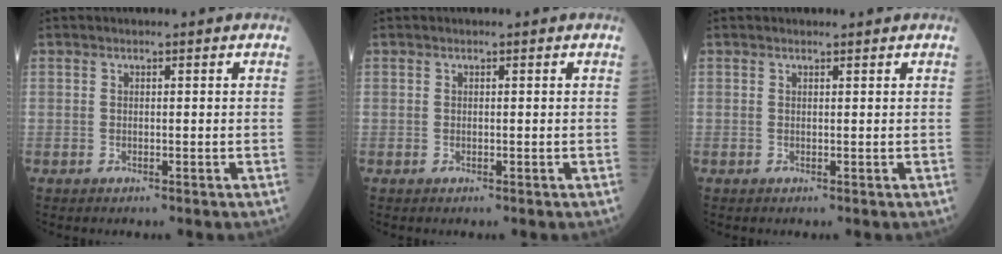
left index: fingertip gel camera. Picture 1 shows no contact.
{"total": 0.0}
{"total": 0.5, "force": [0.5, 0.1, -0.2], "torque": [-0.002, -0.001, 0.007]}